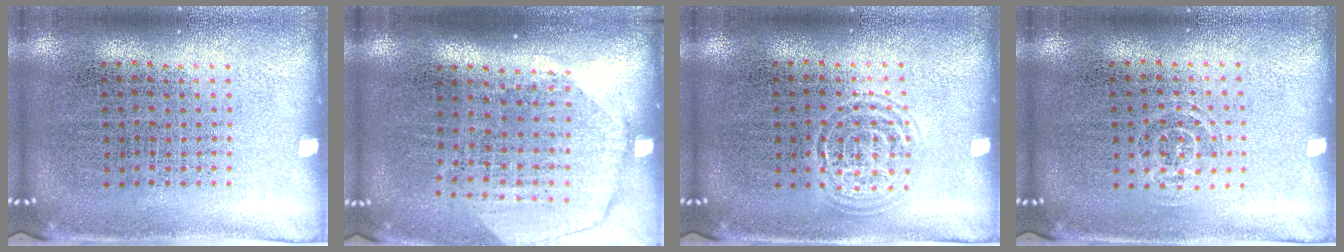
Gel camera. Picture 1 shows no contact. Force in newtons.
{"total": 1.9, "press": 1.6, "slide": 1.0}
{"total": 1.4, "press": 1.3, "slide": 0.2}
{"total": 0.8, "press": 0.6, "slide": 0.6}